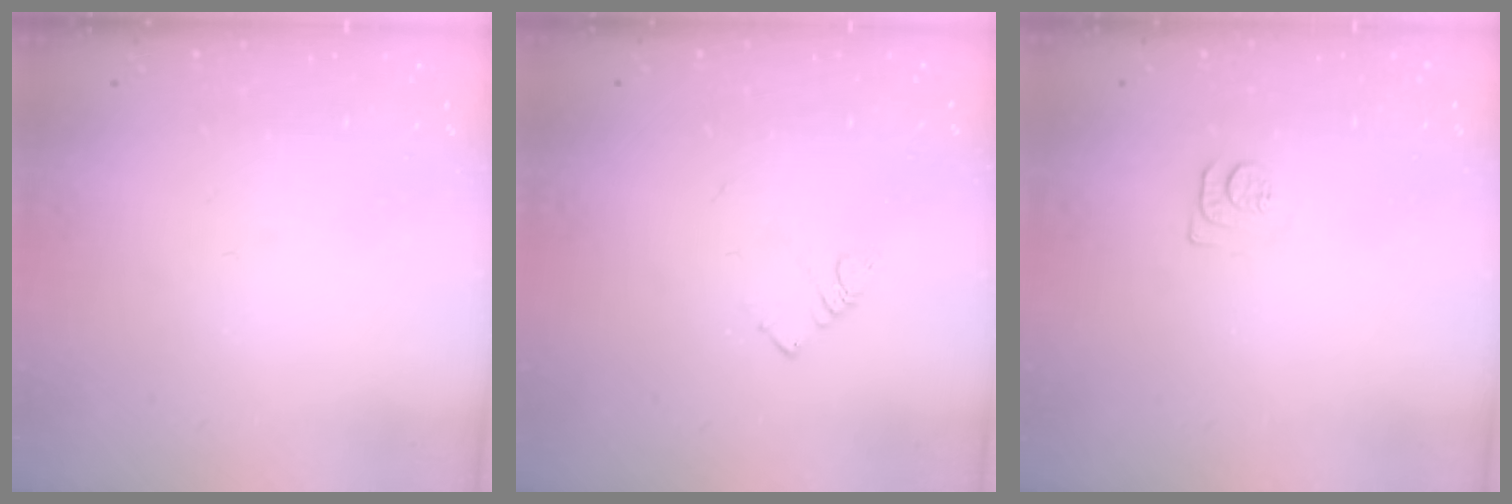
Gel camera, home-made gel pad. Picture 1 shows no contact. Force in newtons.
{"total": 2.7, "press": 2.7, "slide": 0.4}
{"total": 4.3, "press": 4.3, "slide": 0.7}